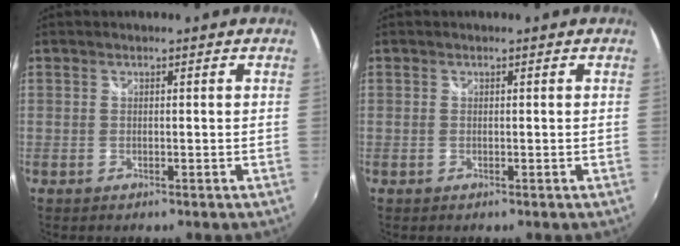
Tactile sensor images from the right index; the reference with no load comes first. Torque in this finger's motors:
{"motor_torque": [0.12, 0.03, 0.03, 0.00]}